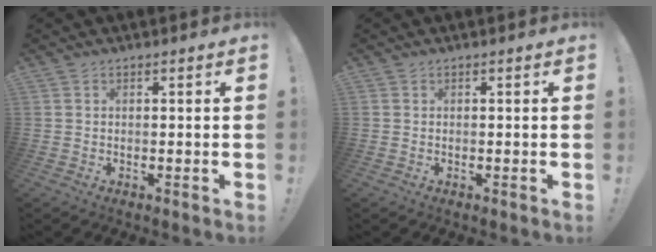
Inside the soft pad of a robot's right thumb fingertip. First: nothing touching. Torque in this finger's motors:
{"motor_torque": [-0.31, -0.26, -0.12, 0.39, -0.04]}